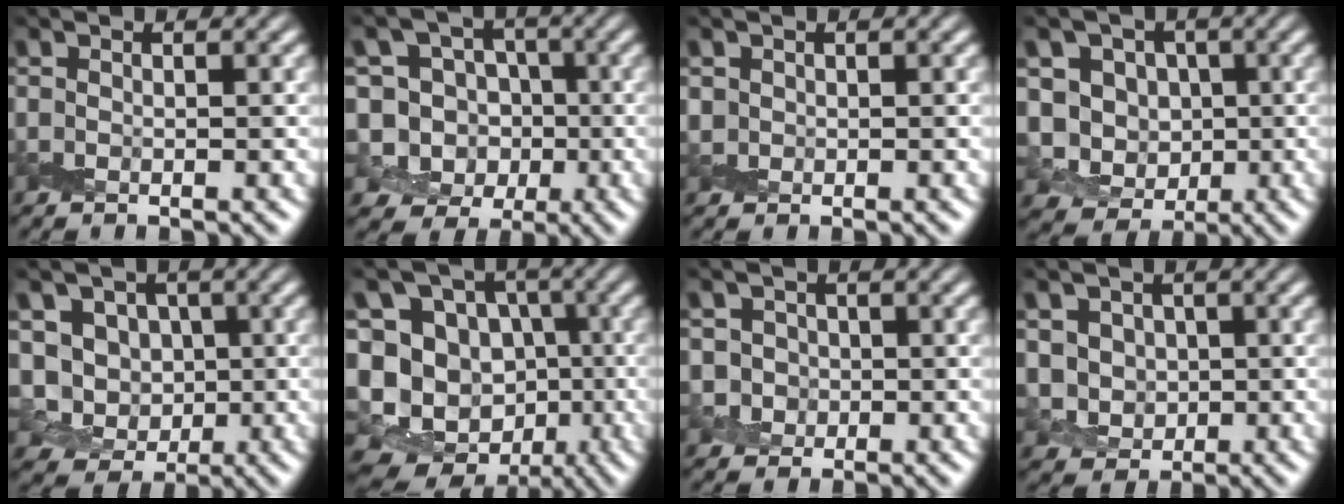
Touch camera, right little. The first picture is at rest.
{"total": 8.5, "force": [-1.0, 7.9, 2.8], "torque": [-0.058, 0.031, -0.050]}
{"total": 0.9, "force": [0.2, 0.8, 0.1], "torque": [0.000, -0.003, 0.006]}
{"total": 5.9, "force": [0.0, 5.2, 2.7], "torque": [-0.042, -0.005, -0.014]}
{"total": 5.5, "force": [0.0, 4.9, 2.5], "torque": [-0.039, -0.005, -0.012]}
{"total": 16.7, "force": [-5.7, 14.4, 6.2], "torque": [-0.146, -0.011, -0.086]}
{"total": 2.1, "force": [-0.1, 2.1, 0.5], "torque": [0.006, -0.001, 0.000]}
{"total": 3.3, "force": [0.1, 3.0, 1.2], "torque": [-0.029, -0.006, 0.004]}